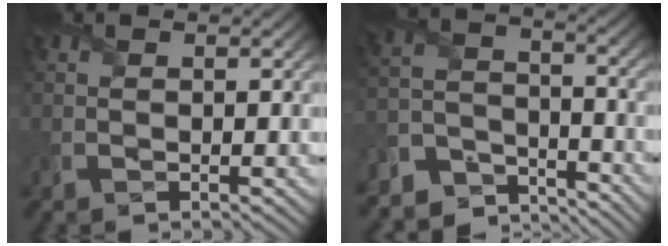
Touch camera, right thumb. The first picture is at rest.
{"total": 8.3, "force": [-7.3, 3.3, 2.0], "torque": [-0.041, -0.013, -0.151]}